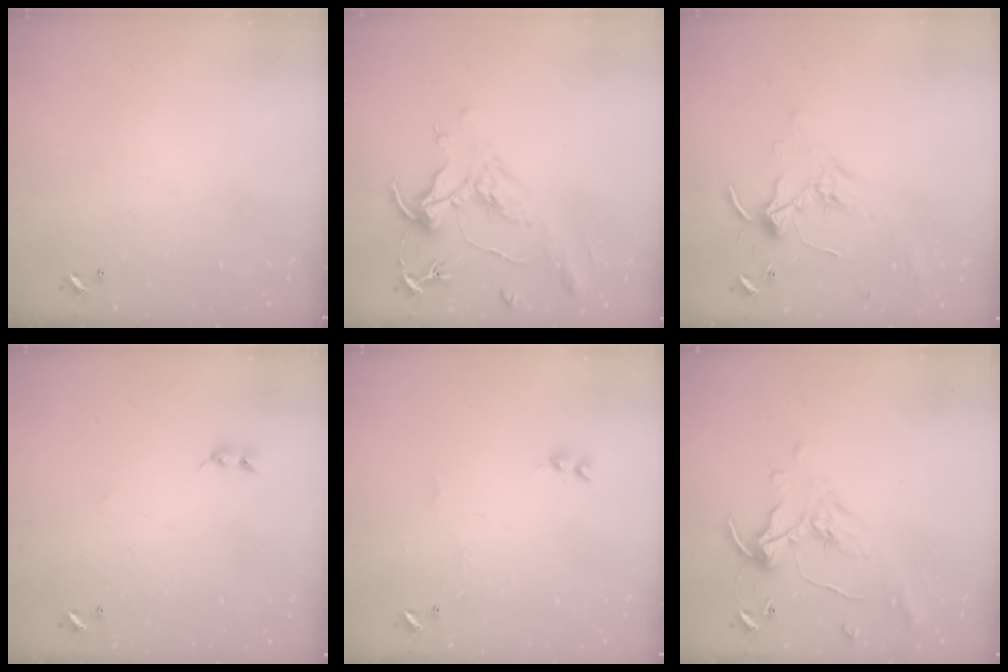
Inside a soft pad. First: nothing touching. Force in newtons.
{"total": 2.1, "press": 1.6, "slide": 1.4}
{"total": 0.9, "press": 0.8, "slide": 0.4}
{"total": 2.5, "press": 2.5, "slide": 0.4}
{"total": 1.9, "press": 1.8, "slide": 0.5}
{"total": 1.1, "press": 0.8, "slide": 0.9}